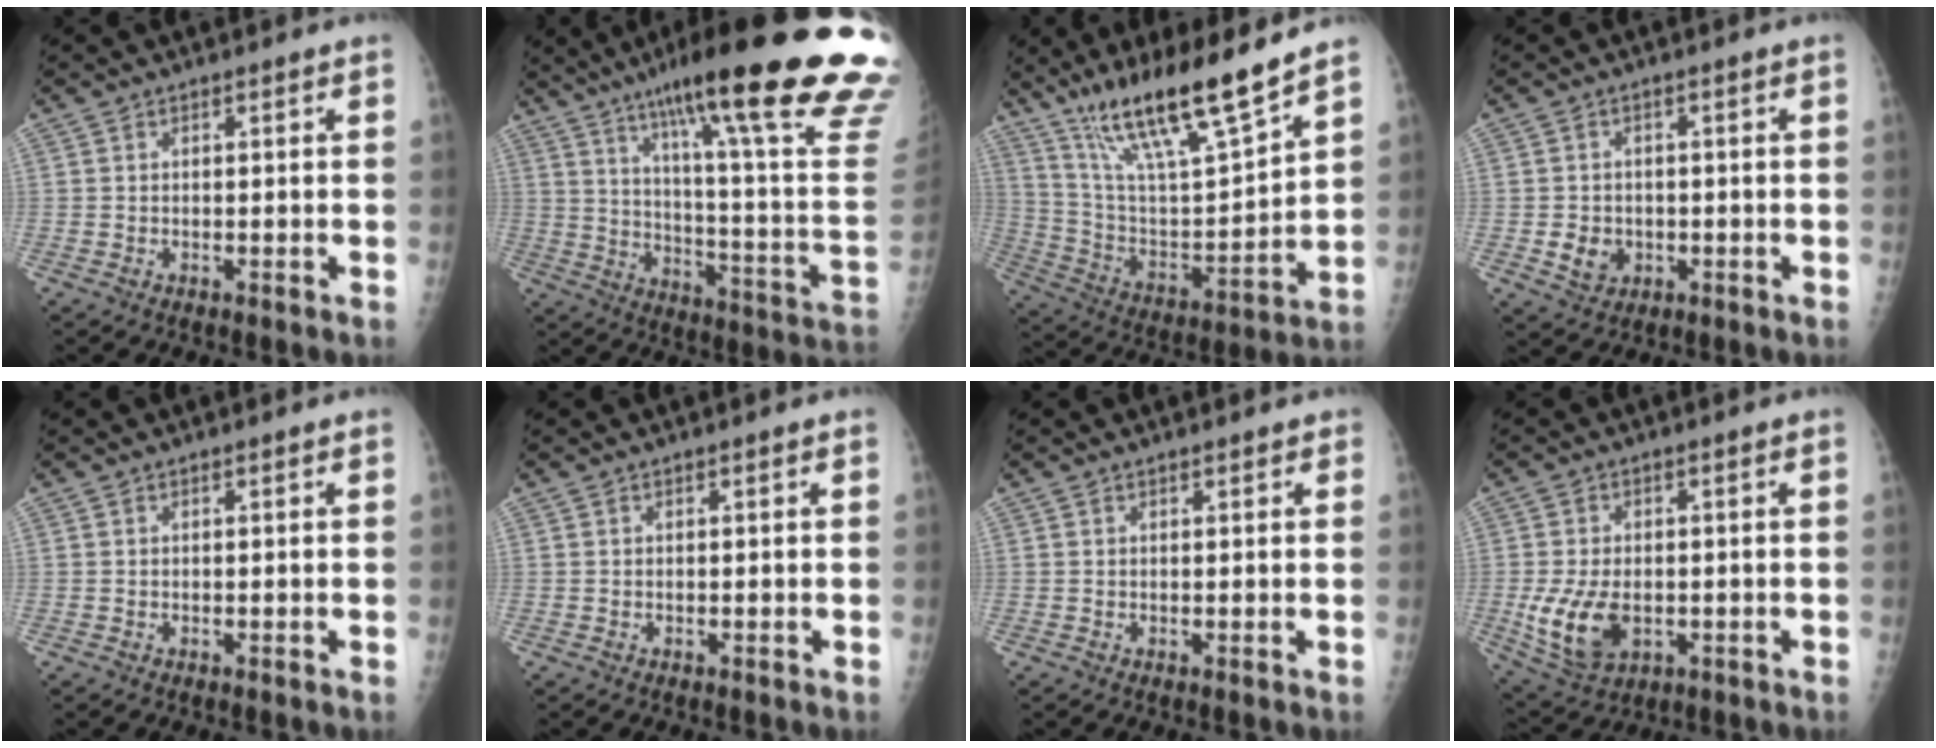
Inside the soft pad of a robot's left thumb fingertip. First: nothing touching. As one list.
[{"total": 34.1, "force": [22.0, 3.8, 25.8], "torque": [-0.284, -0.079, 0.314]}, {"total": 20.2, "force": [14.9, 2.2, 13.3], "torque": [-0.214, -0.068, 0.275]}, {"total": 4.2, "force": [-0.8, 3.6, 2.0], "torque": [-0.021, 0.003, -0.003]}, {"total": 0.0}, {"total": 0.0}, {"total": 0.8, "force": [0.7, 0.3, 0.4], "torque": [-0.006, -0.002, 0.007]}, {"total": 10.1, "force": [-1.6, 6.4, 7.7], "torque": [-0.146, -0.008, -0.014]}]